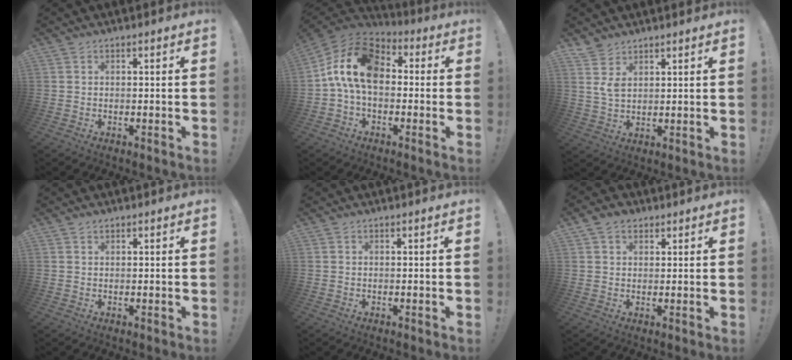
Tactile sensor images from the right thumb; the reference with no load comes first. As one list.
[{"total": 15.7, "force": [1.3, 9.4, 12.5], "torque": [-0.223, 0.017, 0.026]}, {"total": 5.5, "force": [3.3, 3.1, 3.1], "torque": [-0.054, -0.015, 0.063]}, {"total": 0.8, "force": [0.6, 0.3, 0.3], "torque": [-0.001, -0.002, 0.011]}, {"total": 0.0}, {"total": 4.0, "force": [2.1, 3.0, 1.7], "torque": [-0.028, -0.003, 0.040]}]